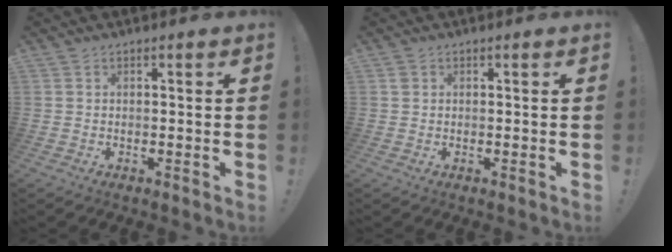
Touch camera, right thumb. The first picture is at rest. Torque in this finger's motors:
{"motor_torque": [0.12, 0.42, 0.53, -0.10, -0.13]}